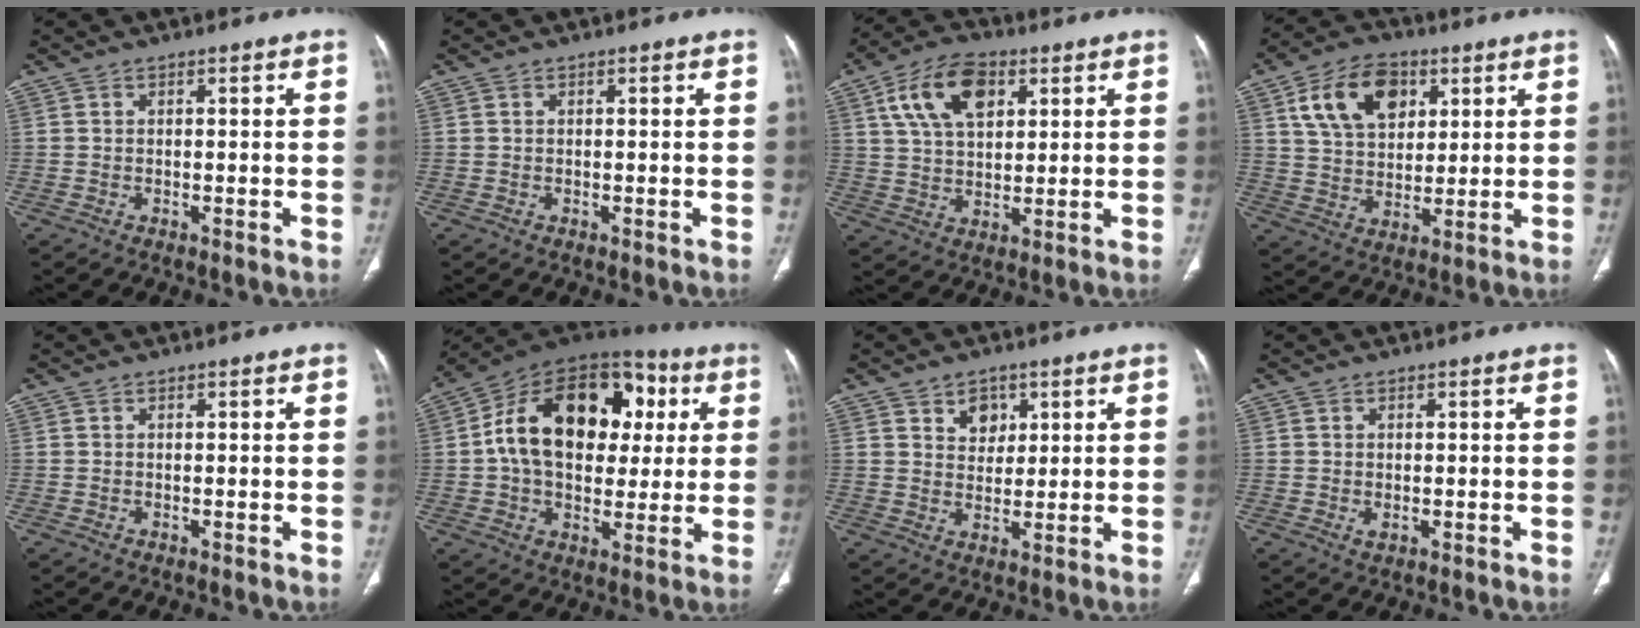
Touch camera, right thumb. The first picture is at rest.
{"total": 0.0}
{"total": 12.7, "force": [5.1, 7.4, 9.0], "torque": [-0.149, -0.004, 0.092]}
{"total": 13.8, "force": [5.6, 9.1, 8.8], "torque": [-0.126, -0.010, 0.102]}
{"total": 0.0}
{"total": 24.0, "force": [3.6, 16.0, 17.5], "torque": [-0.260, 0.023, 0.052]}
{"total": 4.8, "force": [2.5, 3.5, 2.1], "torque": [-0.012, -0.017, 0.044]}
{"total": 1.3, "force": [-0.2, 0.7, 1.0], "torque": [-0.019, -0.005, 0.000]}